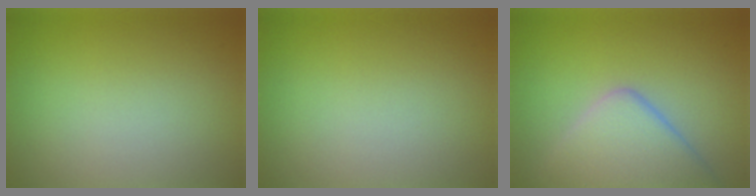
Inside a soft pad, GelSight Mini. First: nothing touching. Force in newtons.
{"total": 0.0}
{"total": 6.3, "press": 6.3, "slide": 0.3}